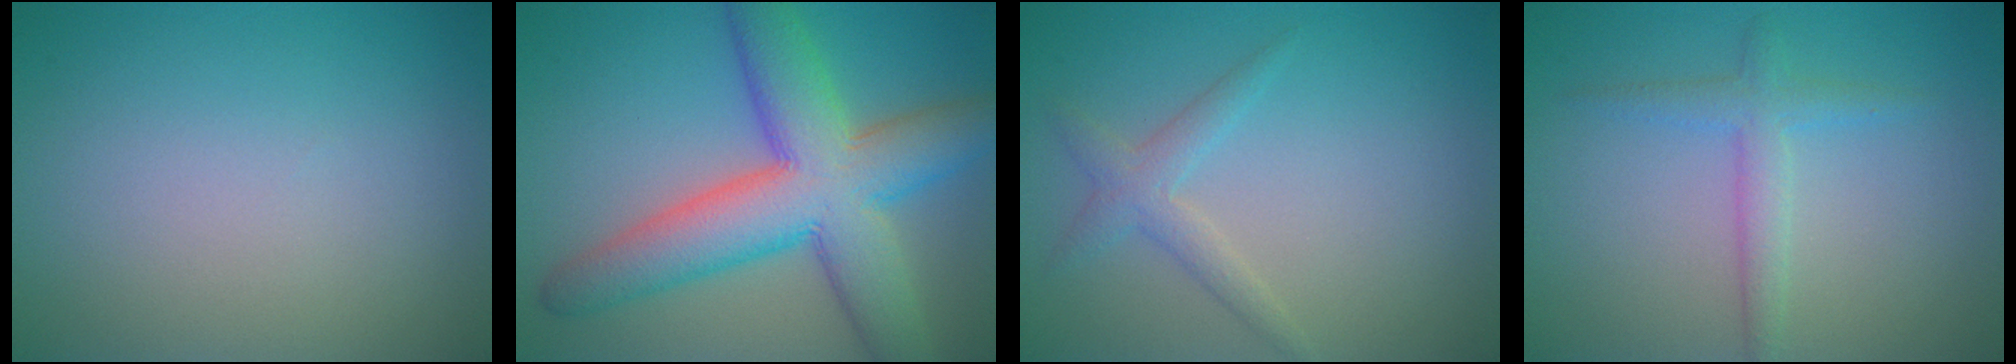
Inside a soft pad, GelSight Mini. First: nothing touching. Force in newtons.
{"total": 10.4, "press": 10.4, "slide": 0.5}
{"total": 2.0, "press": 2.0, "slide": 0.1}
{"total": 2.3, "press": 2.3, "slide": 0.1}